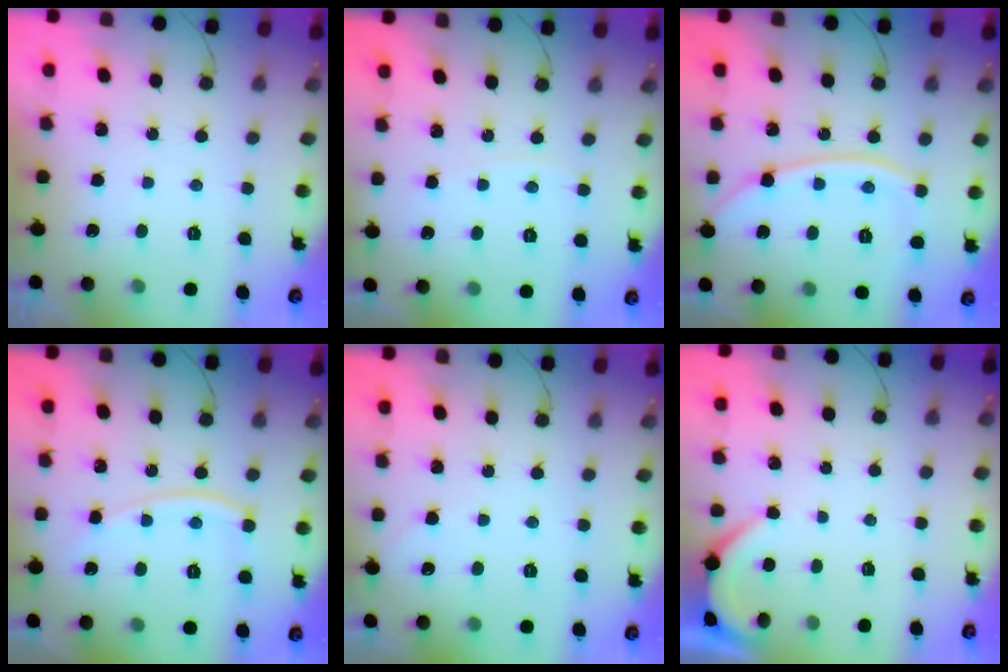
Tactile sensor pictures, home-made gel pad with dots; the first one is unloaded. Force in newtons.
{"total": 2.6, "press": 2.6, "slide": 0.2}
{"total": 10.0, "press": 10.0, "slide": 0.4}
{"total": 9.8, "press": 9.7, "slide": 1.2}
{"total": 2.9, "press": 2.9, "slide": 0.4}
{"total": 2.7, "press": 2.7, "slide": 0.3}